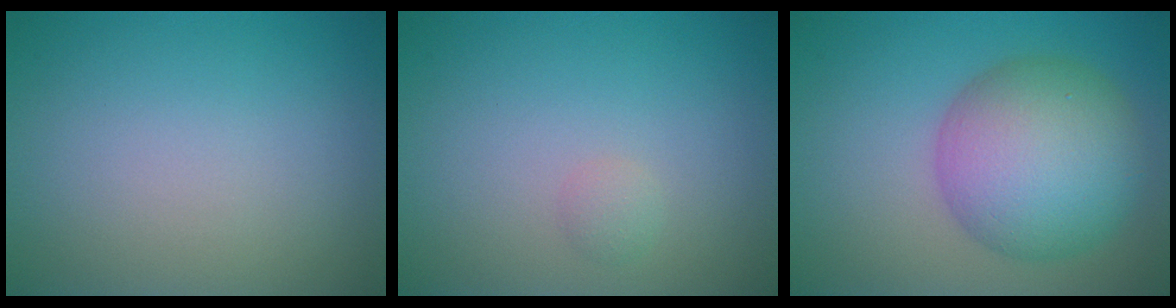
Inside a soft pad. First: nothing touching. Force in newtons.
{"total": 0.8, "press": 0.8, "slide": 0.0}
{"total": 9.2, "press": 9.2, "slide": 0.2}